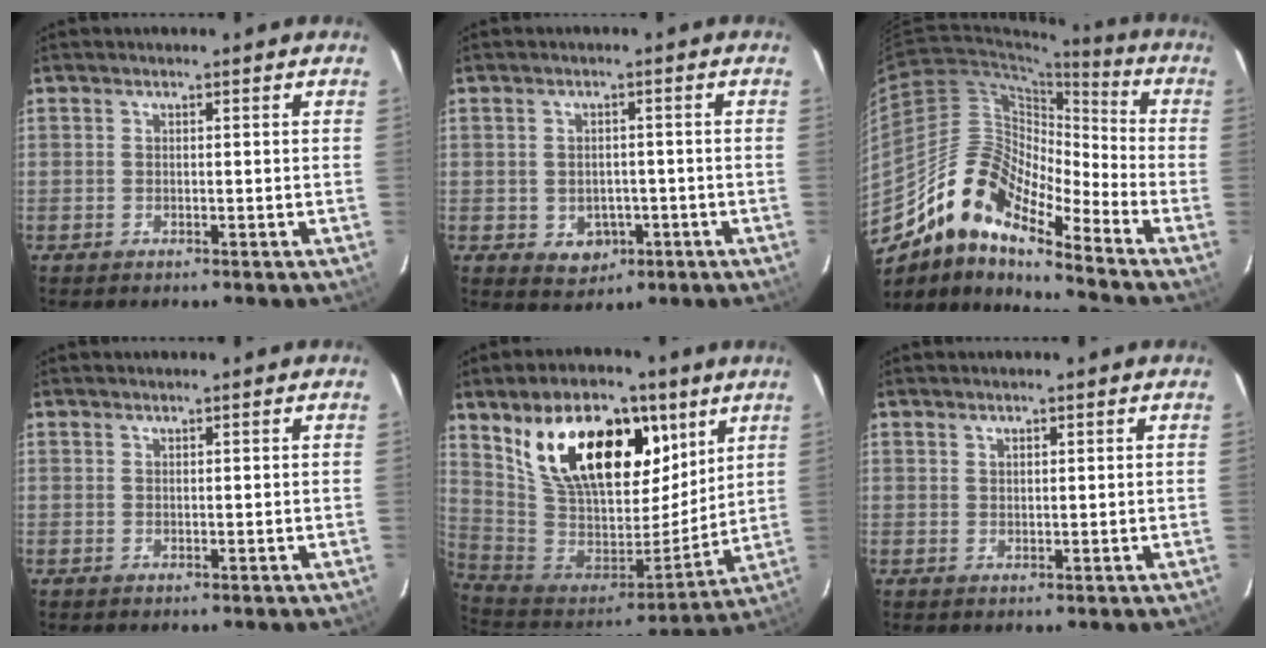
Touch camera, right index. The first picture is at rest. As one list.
[{"total": 5.1, "force": [-1.5, 4.4, 2.1], "torque": [-0.048, 0.006, -0.004]}, {"total": 15.2, "force": [-11.6, 4.1, 8.8], "torque": [-0.143, 0.004, -0.236]}, {"total": 0.0}, {"total": 25.0, "force": [12.4, 13.4, 17.0], "torque": [-0.329, 0.036, 0.231]}, {"total": 1.2, "force": [0.9, 0.6, 0.5], "torque": [-0.005, 0.002, 0.015]}]